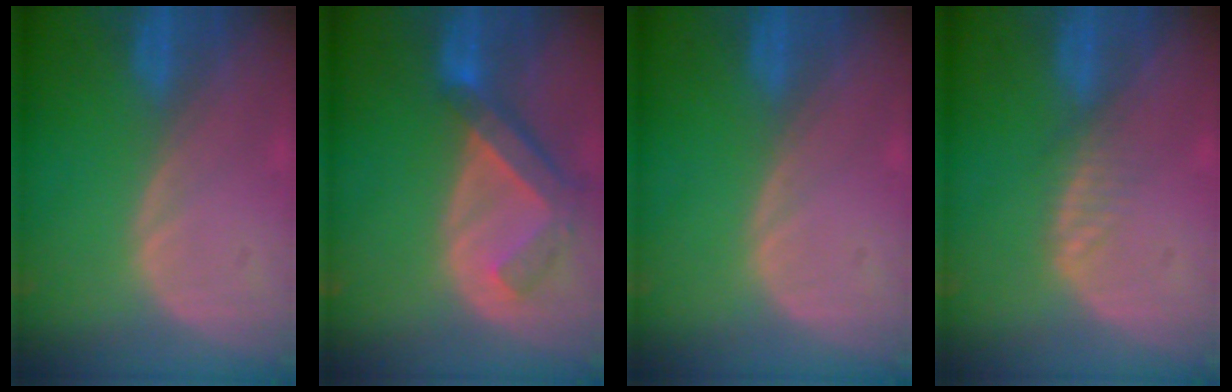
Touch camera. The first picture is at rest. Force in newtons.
{"total": 7.0, "press": 6.1, "slide": 3.4}
{"total": 0.0}
{"total": 2.0, "press": 2.0, "slide": 0.2}